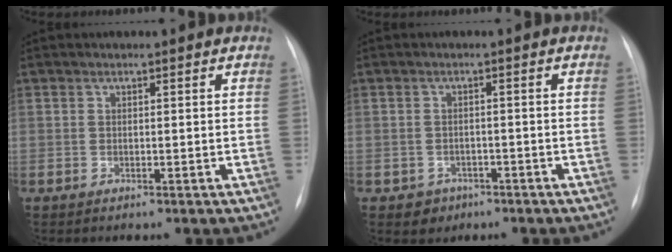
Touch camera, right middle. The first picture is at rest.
{"total": 2.8, "force": [-1.5, 2.3, 0.2], "torque": [0.002, 0.011, -0.015]}